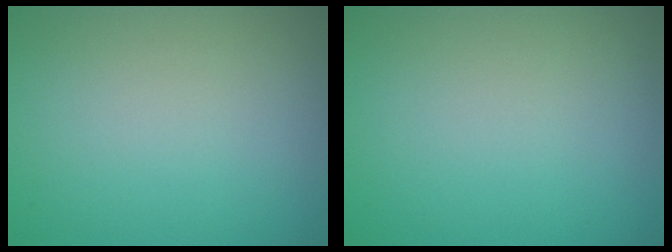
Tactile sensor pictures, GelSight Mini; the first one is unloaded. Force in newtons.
{"total": 0.0}